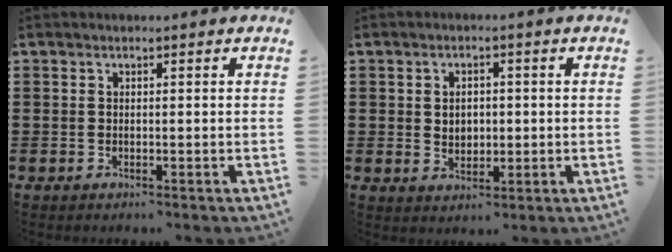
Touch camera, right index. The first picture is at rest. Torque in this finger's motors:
{"motor_torque": [0.63, 1.51, 0.03, 0.03]}